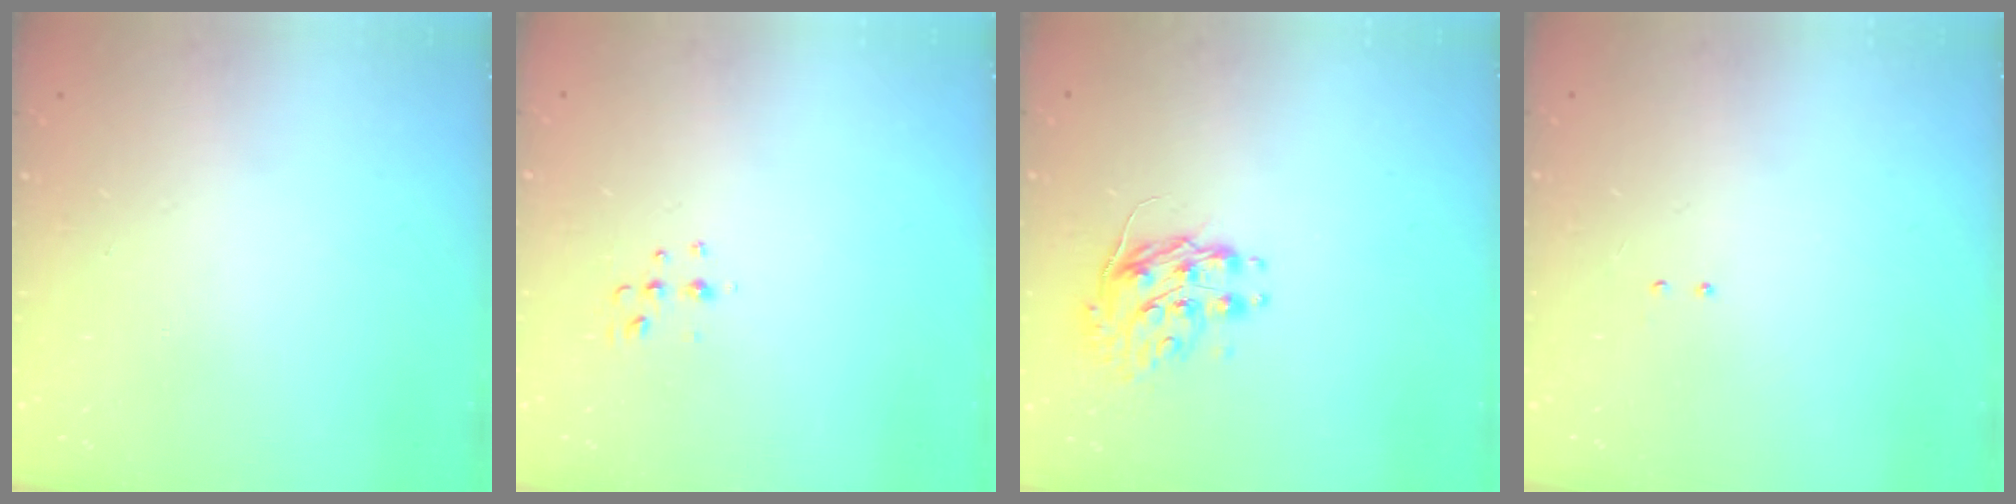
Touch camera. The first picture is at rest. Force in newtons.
{"total": 4.9, "press": 4.8, "slide": 1.0}
{"total": 8.9, "press": 8.9, "slide": 0.3}
{"total": 2.1, "press": 2.0, "slide": 0.6}